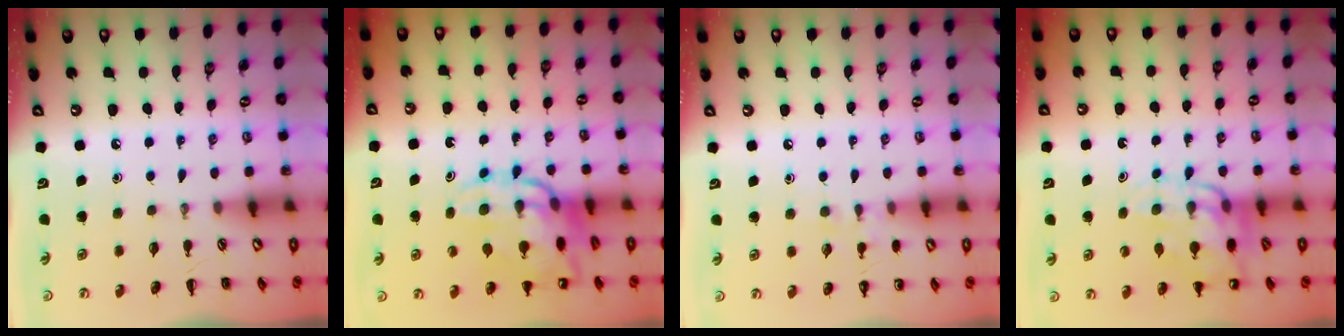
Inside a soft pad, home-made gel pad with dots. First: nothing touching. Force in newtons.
{"total": 16.8, "press": 16.5, "slide": 3.4}
{"total": 6.7, "press": 6.3, "slide": 2.1}
{"total": 12.6, "press": 12.3, "slide": 2.7}